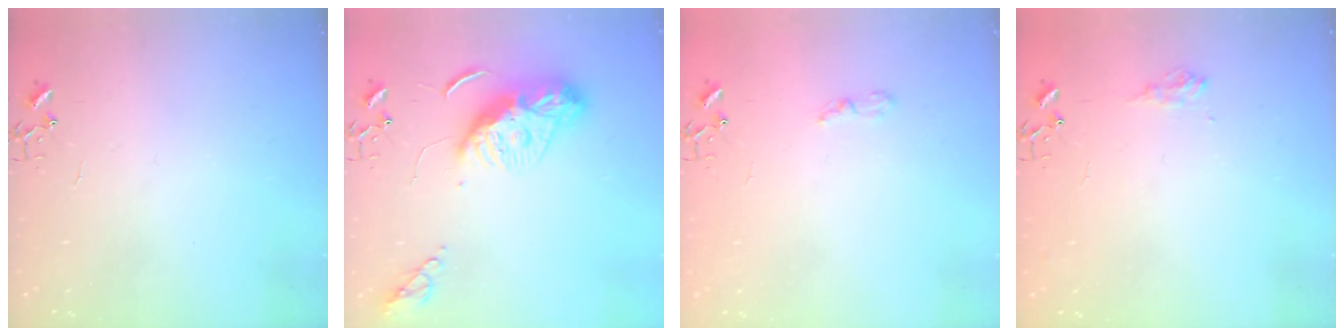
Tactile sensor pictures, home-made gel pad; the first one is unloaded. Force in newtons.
{"total": 11.6, "press": 11.6, "slide": 1.0}
{"total": 3.3, "press": 3.3, "slide": 0.5}
{"total": 8.0, "press": 8.0, "slide": 1.0}